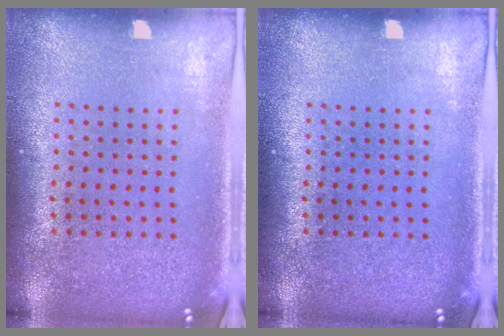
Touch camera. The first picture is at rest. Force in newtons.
{"total": 0.0}